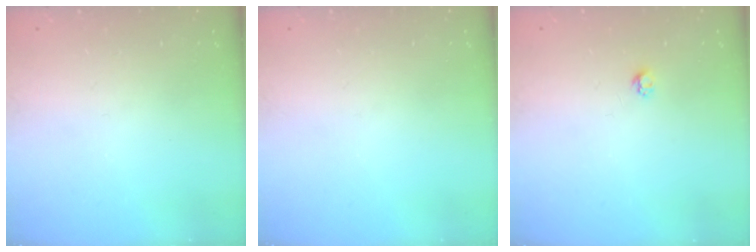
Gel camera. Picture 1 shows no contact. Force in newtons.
{"total": 0.0}
{"total": 2.7, "press": 2.7, "slide": 0.4}